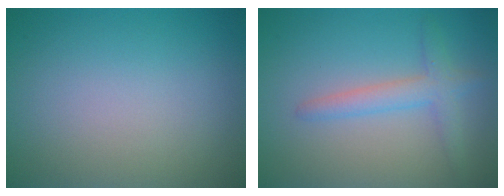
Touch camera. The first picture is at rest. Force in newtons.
{"total": 2.7, "press": 2.6, "slide": 0.1}